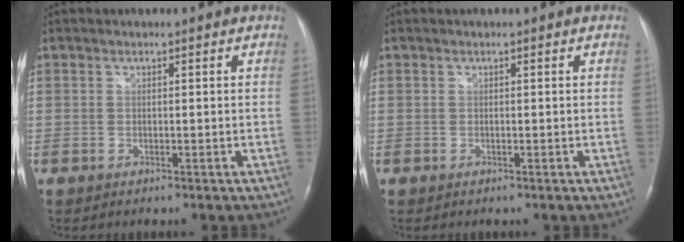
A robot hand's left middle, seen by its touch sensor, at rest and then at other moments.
{"total": 0.0}